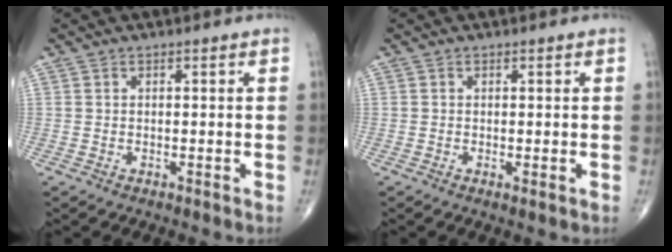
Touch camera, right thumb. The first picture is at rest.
{"total": 0.7, "force": [-0.1, 0.1, 0.7], "torque": [-0.013, -0.003, -0.005]}